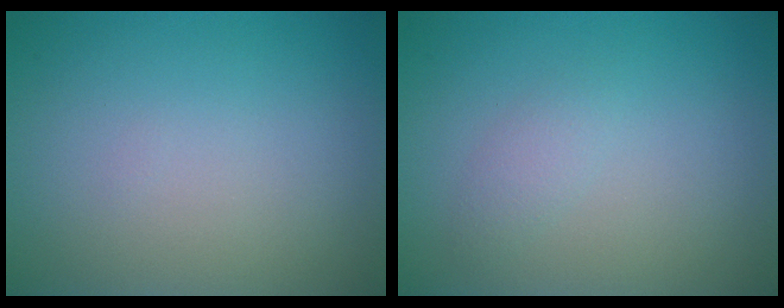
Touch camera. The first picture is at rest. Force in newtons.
{"total": 1.2, "press": 1.2, "slide": 0.0}